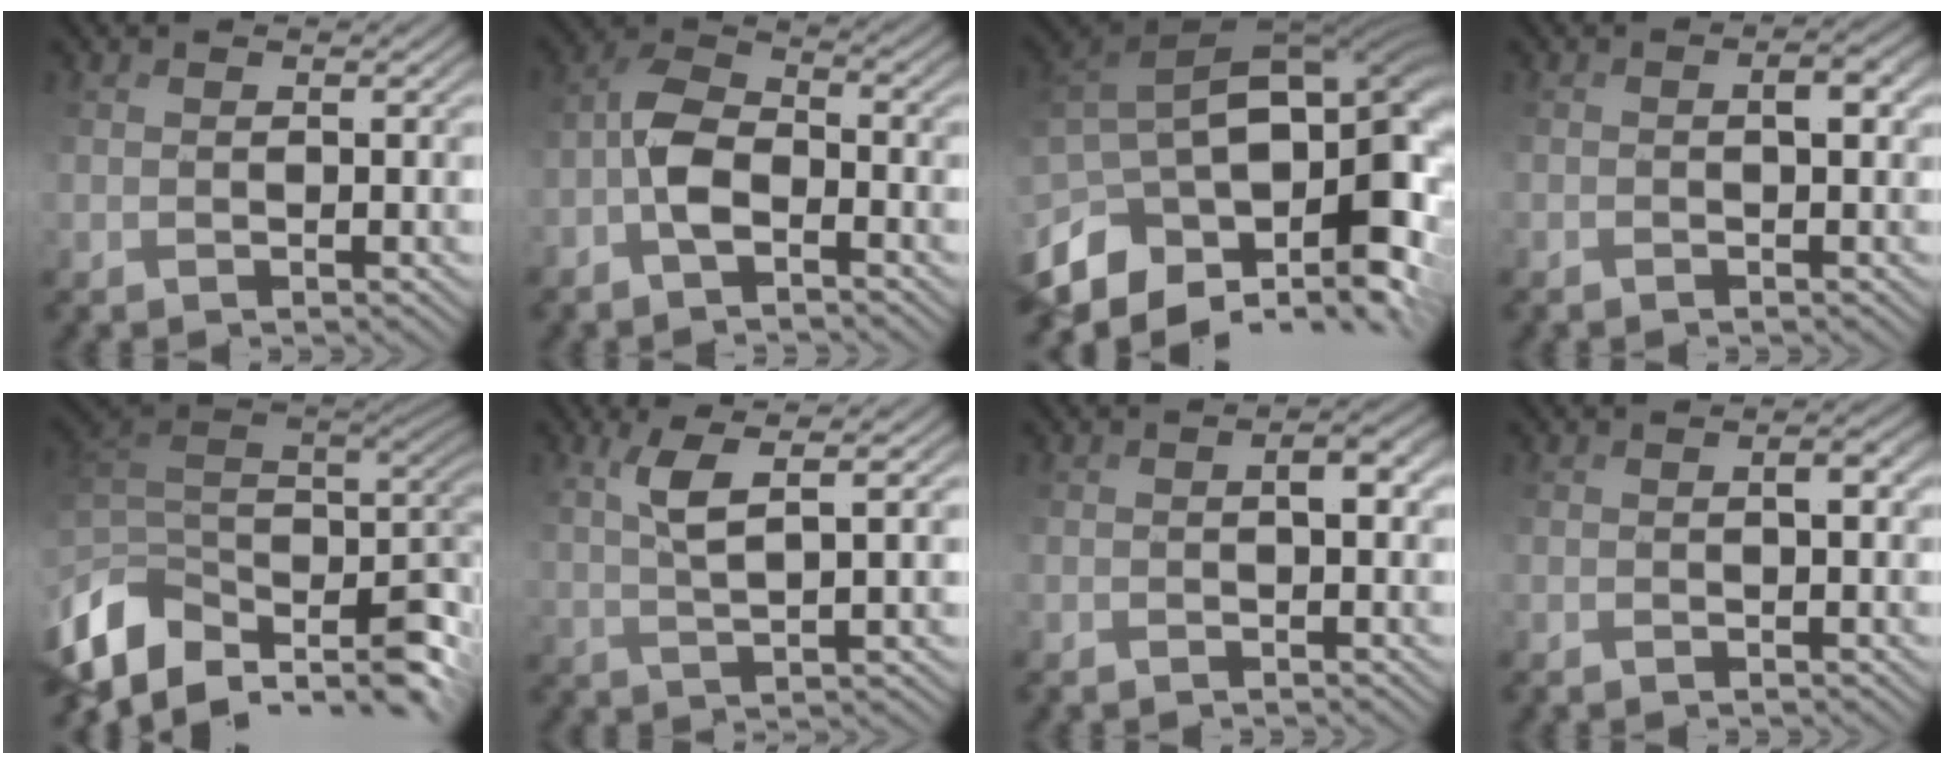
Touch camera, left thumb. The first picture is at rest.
{"total": 4.5, "force": [-2.1, 1.4, 3.6], "torque": [-0.070, 0.018, -0.055]}
{"total": 15.7, "force": [-3.8, 8.3, 12.8], "torque": [-0.237, 0.005, -0.057]}
{"total": 2.8, "force": [-0.2, 0.9, 2.6], "torque": [-0.041, 0.006, -0.007]}
{"total": 12.9, "force": [0.1, 9.0, 9.3], "torque": [-0.226, -0.018, 0.034]}
{"total": 4.2, "force": [3.0, -0.9, 2.8], "torque": [-0.047, 0.016, 0.064]}
{"total": 3.2, "force": [-0.7, 1.2, 2.8], "torque": [-0.045, 0.003, -0.012]}
{"total": 2.2, "force": [-0.5, 0.5, 2.1], "torque": [-0.035, 0.004, -0.008]}